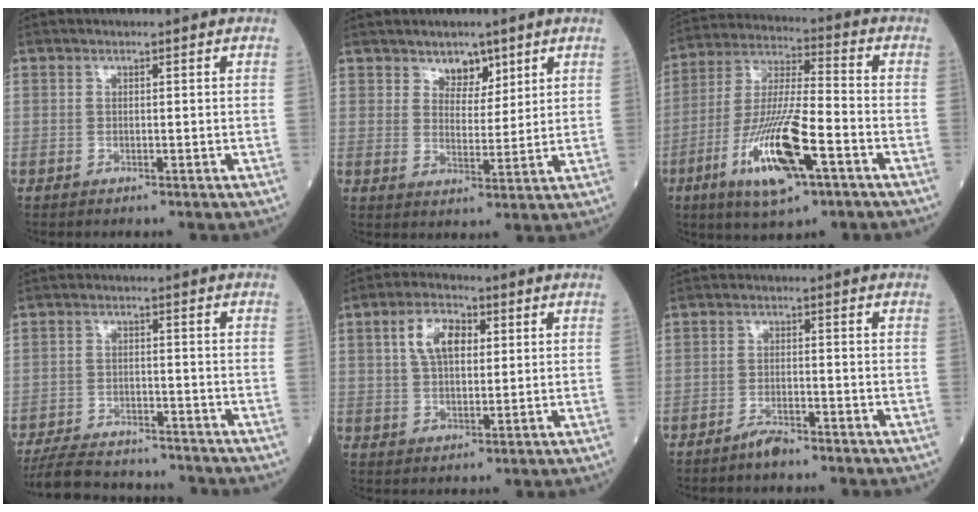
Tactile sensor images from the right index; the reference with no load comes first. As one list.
[{"total": 4.4, "force": [3.1, 2.5, 1.8], "torque": [-0.020, -0.002, 0.053]}, {"total": 16.0, "force": [-6.8, 3.0, 14.1], "torque": [-0.284, -0.017, -0.119]}, {"total": 10.0, "force": [-9.2, 2.1, 3.4], "torque": [-0.058, -0.008, -0.137]}, {"total": 7.3, "force": [2.3, 3.8, 5.8], "torque": [-0.113, 0.017, 0.044]}, {"total": 2.6, "force": [-2.2, 0.5, 1.3], "torque": [-0.032, -0.002, -0.038]}]